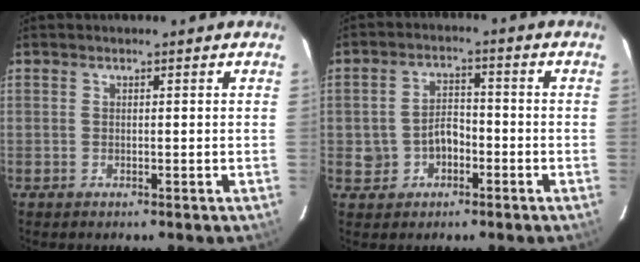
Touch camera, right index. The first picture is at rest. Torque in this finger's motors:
{"motor_torque": [0.01, 0.02, 0.14, 0.04]}